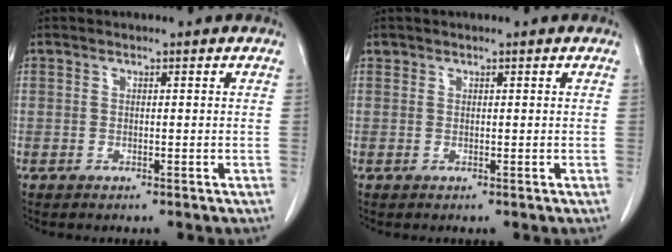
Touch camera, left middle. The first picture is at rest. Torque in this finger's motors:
{"motor_torque": [0.01, 0.09, -0.11, 0.00]}